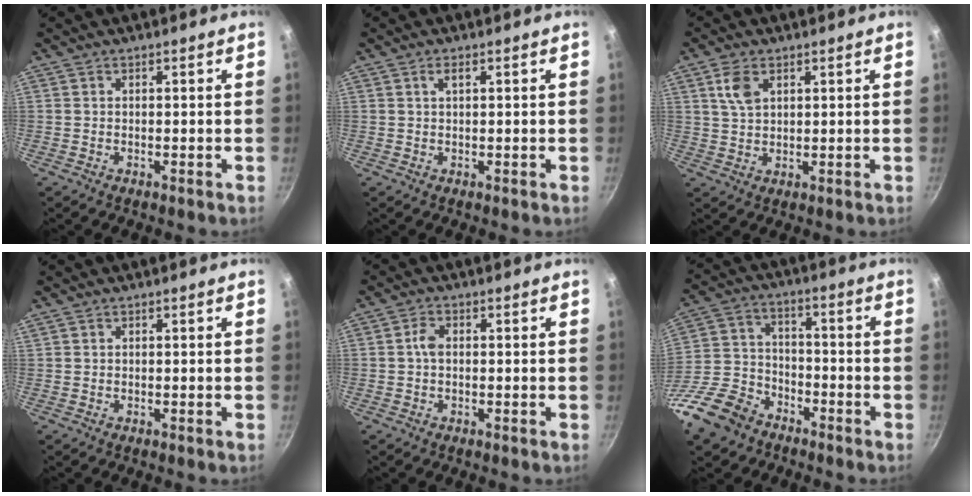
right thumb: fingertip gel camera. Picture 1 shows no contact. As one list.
[{"total": 1.4, "force": [0.5, 0.5, 1.2], "torque": [-0.022, 0.002, 0.008]}, {"total": 5.0, "force": [2.2, 2.9, 3.5], "torque": [-0.063, -0.003, 0.045]}, {"total": 0.0}, {"total": 2.3, "force": [0.0, 1.5, 1.8], "torque": [-0.033, 0.007, -0.003]}, {"total": 14.3, "force": [-9.7, 8.8, 5.8], "torque": [-0.110, 0.059, -0.198]}]